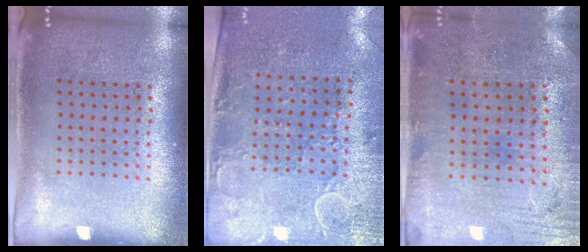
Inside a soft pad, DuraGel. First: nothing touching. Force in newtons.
{"total": 2.9, "press": 2.4, "slide": 1.7}
{"total": 0.6, "press": 0.4, "slide": 0.5}